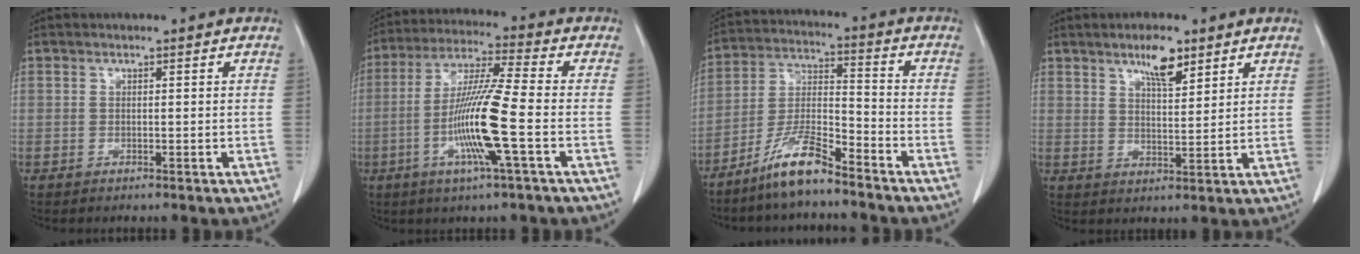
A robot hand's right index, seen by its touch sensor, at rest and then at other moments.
{"total": 12.6, "force": [-3.3, -0.6, 12.2], "torque": [-0.241, -0.009, -0.071]}
{"total": 9.5, "force": [-7.4, 1.2, 5.9], "torque": [-0.125, -0.011, -0.145]}
{"total": 5.7, "force": [3.8, 1.5, 4.0], "torque": [-0.071, 0.000, 0.064]}